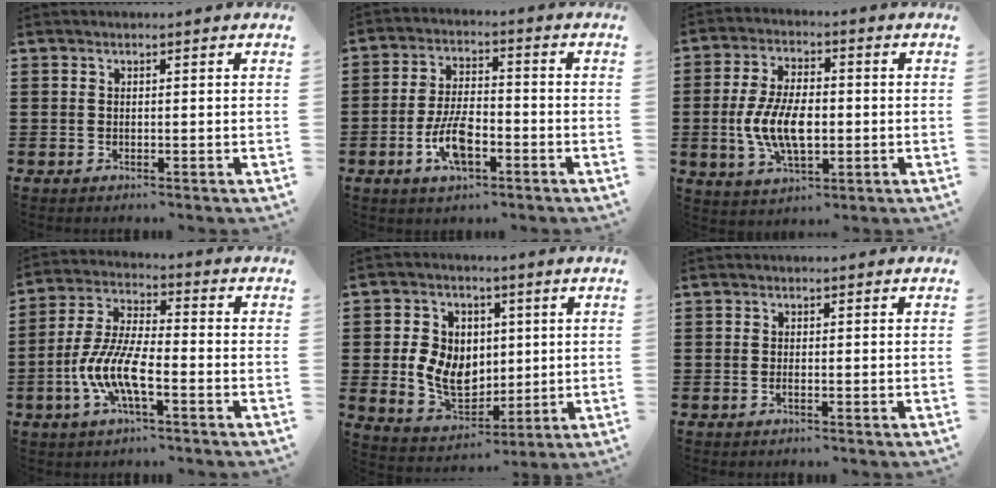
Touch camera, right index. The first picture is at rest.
{"total": 7.7, "force": [-3.0, 3.3, 6.2], "torque": [-0.135, 0.000, -0.058]}
{"total": 9.3, "force": [-1.3, 4.8, 7.9], "torque": [-0.172, 0.001, -0.027]}
{"total": 9.0, "force": [-3.5, 2.9, 7.7], "torque": [-0.191, -0.013, -0.075]}
{"total": 8.3, "force": [0.4, 6.9, 4.7], "torque": [-0.114, 0.012, 0.007]}
{"total": 0.7, "force": [-0.4, 0.1, 0.6], "torque": [-0.011, -0.003, -0.007]}